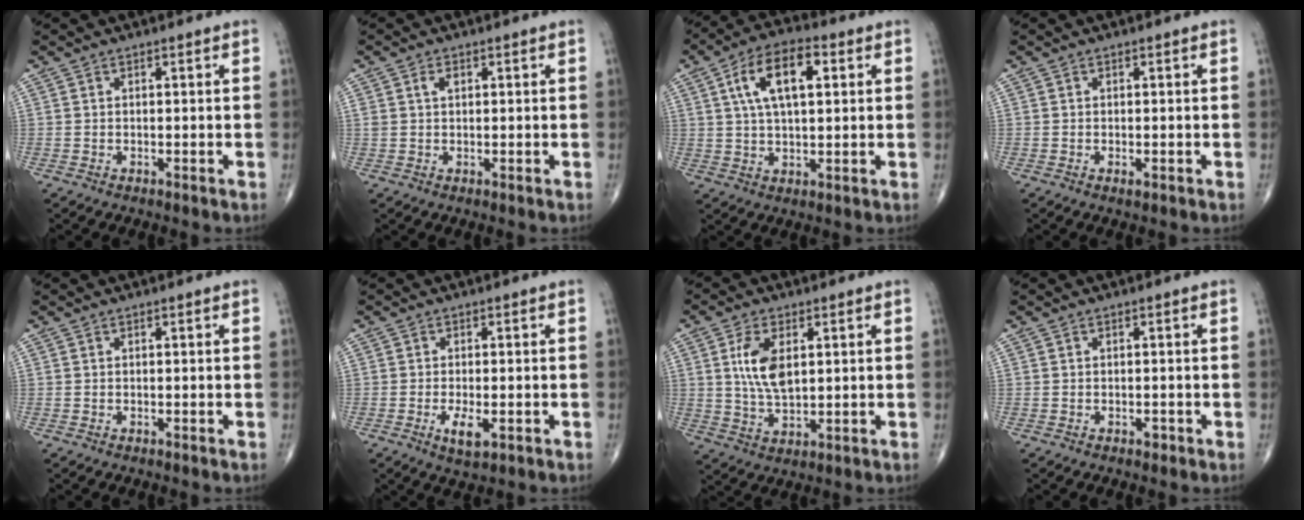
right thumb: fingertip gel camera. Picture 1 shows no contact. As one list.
[{"total": 1.2, "force": [0.5, 0.7, 0.9], "torque": [-0.020, 0.005, 0.012]}, {"total": 12.2, "force": [3.6, 5.7, 10.2], "torque": [-0.177, 0.011, 0.061]}, {"total": 0.8, "force": [-0.2, 0.4, 0.7], "torque": [-0.012, -0.003, -0.004]}, {"total": 0.0}, {"total": 4.2, "force": [-1.3, 1.7, 3.6], "torque": [-0.065, -0.006, -0.020]}, {"total": 8.5, "force": [2.1, 4.4, 7.0], "torque": [-0.132, -0.010, 0.046]}, {"total": 0.9, "force": [-0.5, 0.6, 0.5], "torque": [-0.005, 0.000, -0.007]}]